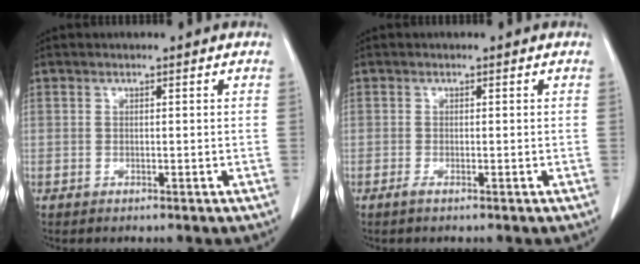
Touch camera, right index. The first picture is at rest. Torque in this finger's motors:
{"motor_torque": [0.18, -0.14, 0.02, 0.02]}